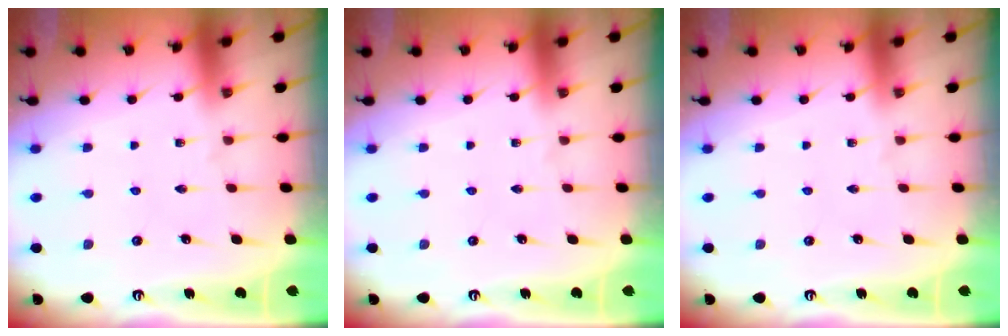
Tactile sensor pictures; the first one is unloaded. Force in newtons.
{"total": 0.0}
{"total": 0.0}